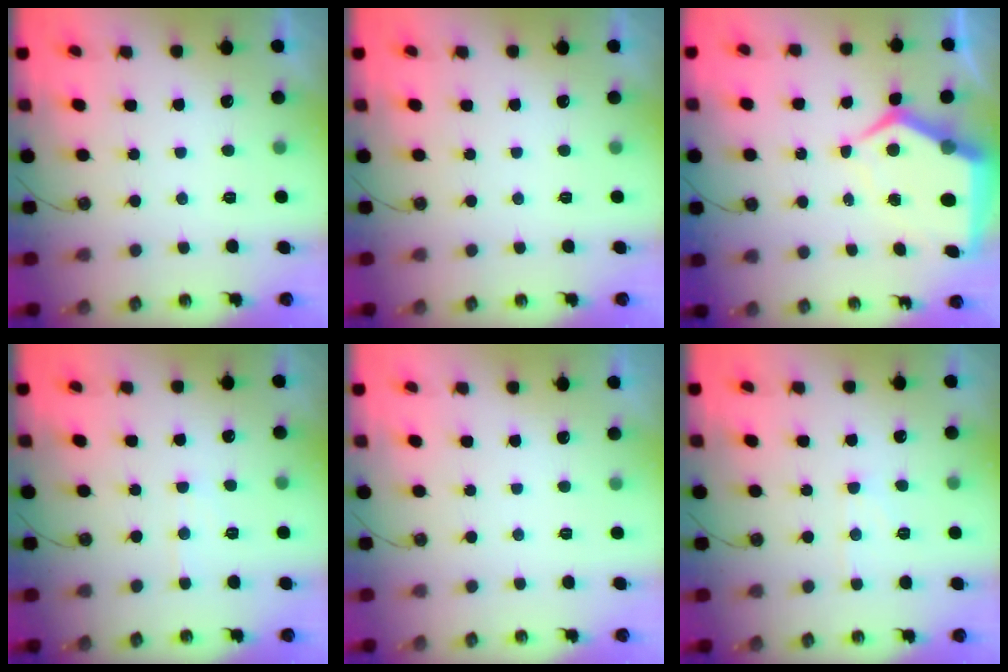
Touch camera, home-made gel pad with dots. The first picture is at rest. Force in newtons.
{"total": 0.0}
{"total": 11.4, "press": 11.3, "slide": 1.3}
{"total": 4.8, "press": 4.7, "slide": 0.6}
{"total": 0.0}
{"total": 6.3, "press": 6.2, "slide": 0.8}